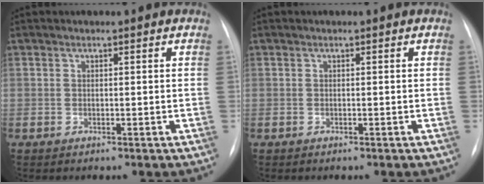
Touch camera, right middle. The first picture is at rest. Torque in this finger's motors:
{"motor_torque": [-0.14, -0.10, -0.02, 0.01]}